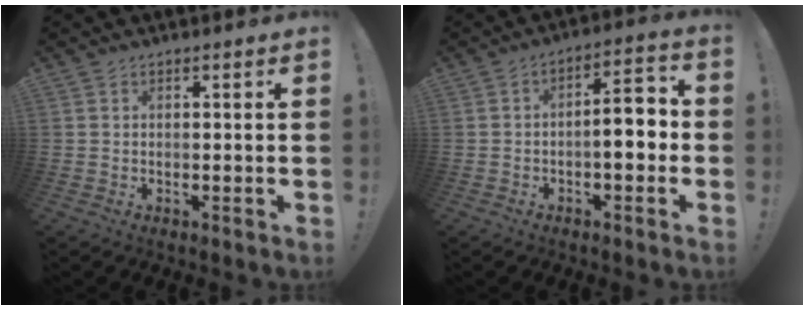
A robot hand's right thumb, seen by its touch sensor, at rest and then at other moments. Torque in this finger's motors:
{"motor_torque": [1.25, 1.22, 0.94, -0.20, 0.08]}